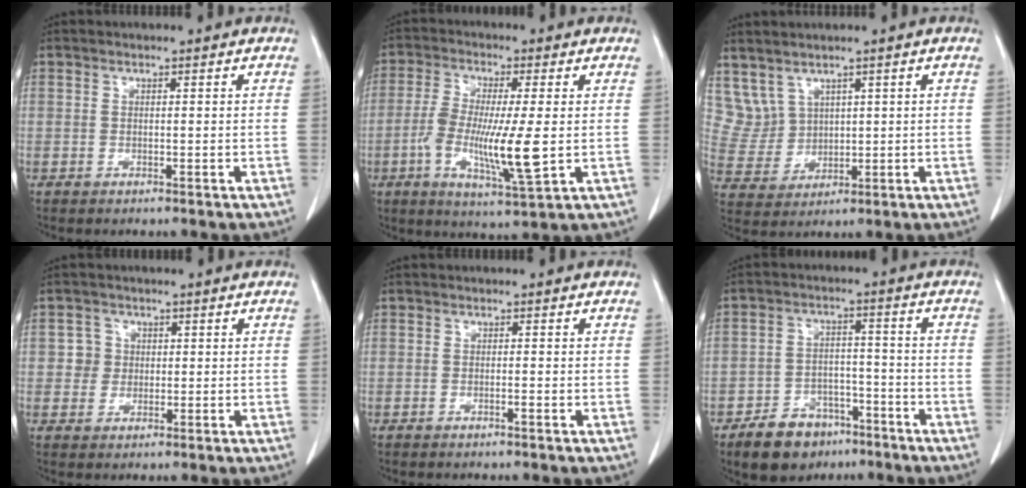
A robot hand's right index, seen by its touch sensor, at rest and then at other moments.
{"total": 11.6, "force": [-1.9, 1.4, 11.4], "torque": [-0.215, -0.019, -0.036]}
{"total": 5.5, "force": [3.6, 4.2, 0.7], "torque": [-0.024, 0.018, 0.091]}
{"total": 2.9, "force": [0.4, 2.9, 0.2], "torque": [0.007, 0.006, 0.006]}
{"total": 0.6, "force": [-0.3, -0.1, 0.5], "torque": [-0.008, 0.002, -0.003]}
{"total": 8.7, "force": [-5.9, 5.4, 3.4], "torque": [-0.064, 0.012, -0.091]}